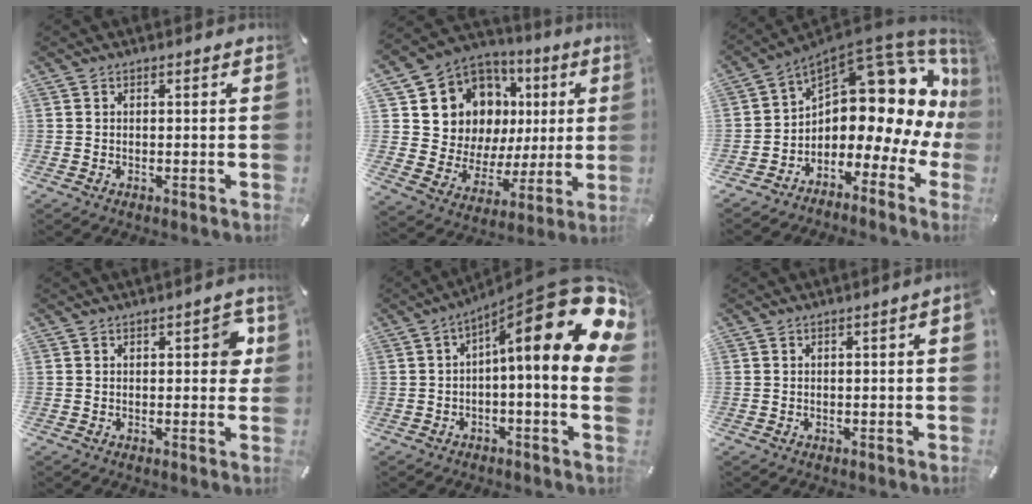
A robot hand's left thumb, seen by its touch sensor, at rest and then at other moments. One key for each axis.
{"total": 13.8, "fx": 6.5, "fy": 11.4, "fz": 4.3, "tx": -0.081, "ty": -0.059, "tz": 0.140}
{"total": 13.8, "fx": 6.2, "fy": 8.2, "fz": 9.2, "tx": -0.124, "ty": -0.072, "tz": 0.109}
{"total": 4.6, "fx": 0.9, "fy": 2.3, "fz": 3.9, "tx": -0.044, "ty": -0.001, "tz": 0.008}
{"total": 22.6, "fx": 8.1, "fy": 5.3, "fz": 20.4, "tx": -0.300, "ty": -0.080, "tz": 0.131}
{"total": 1.4, "fx": -0.2, "fy": 0.1, "fz": 1.3, "tx": -0.022, "ty": -0.003, "tz": -0.004}